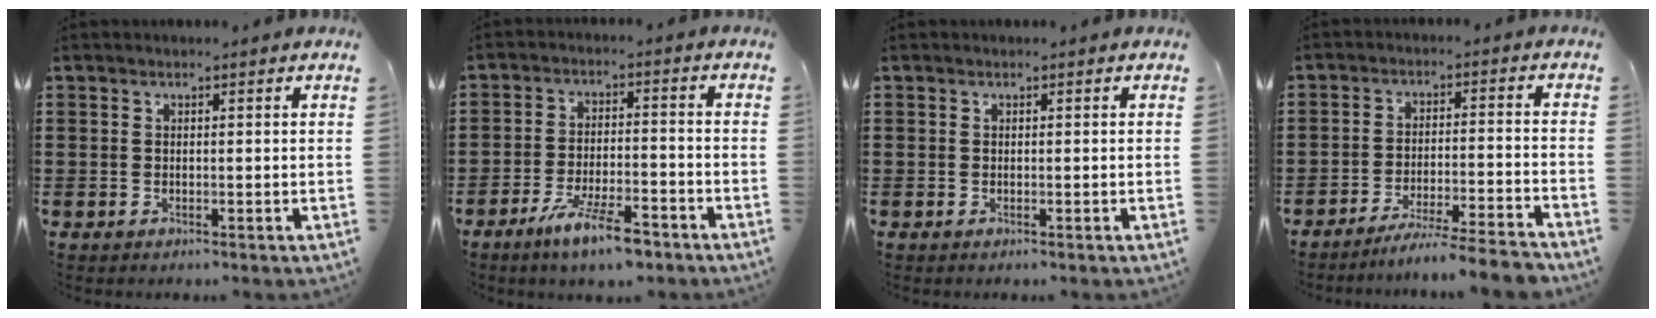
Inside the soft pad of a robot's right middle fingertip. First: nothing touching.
{"total": 7.5, "force": [-5.4, 1.5, 4.9], "torque": [-0.095, 0.001, -0.098]}
{"total": 0.0}
{"total": 6.0, "force": [-5.6, -0.4, 2.2], "torque": [-0.039, -0.013, -0.108]}